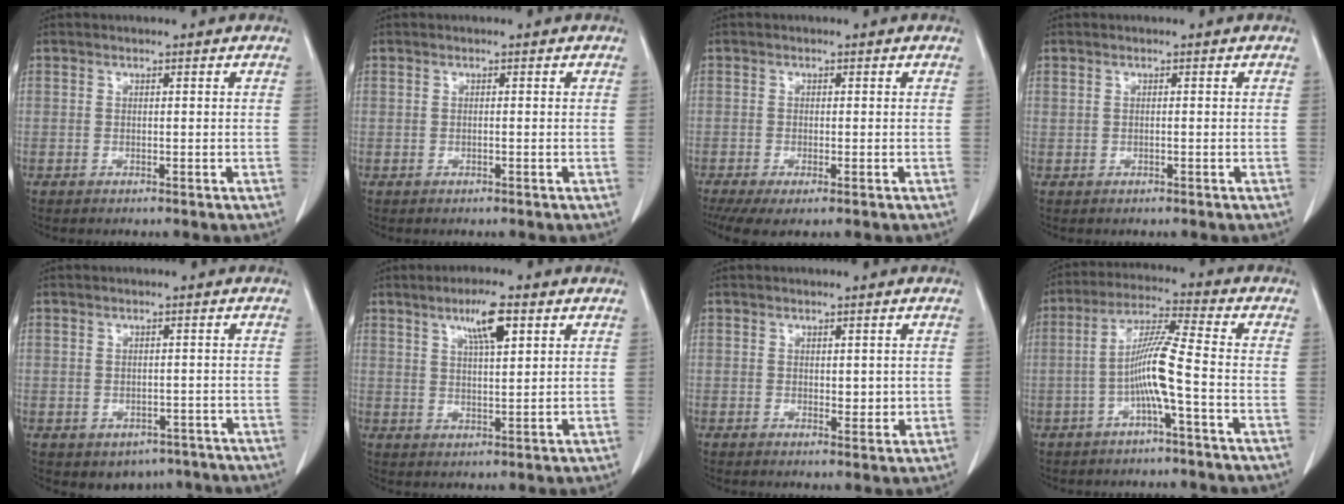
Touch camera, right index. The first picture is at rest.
{"total": 0.0}
{"total": 5.4, "force": [-3.6, 1.3, 3.8], "torque": [-0.064, -0.014, -0.059]}
{"total": 0.0}
{"total": 4.6, "force": [-3.1, 3.3, 1.0], "torque": [-0.001, 0.009, -0.034]}
{"total": 6.2, "force": [3.3, 1.0, 5.2], "torque": [-0.093, 0.003, 0.056]}
{"total": 2.3, "force": [0.3, 1.2, 1.9], "torque": [-0.024, -0.006, 0.008]}
{"total": 7.9, "force": [-2.2, -0.7, 7.6], "torque": [-0.150, 0.014, -0.043]}